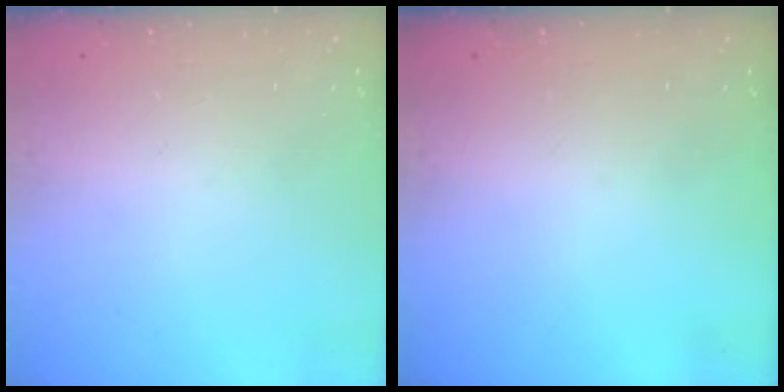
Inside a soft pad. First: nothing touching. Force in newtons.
{"total": 0.0}